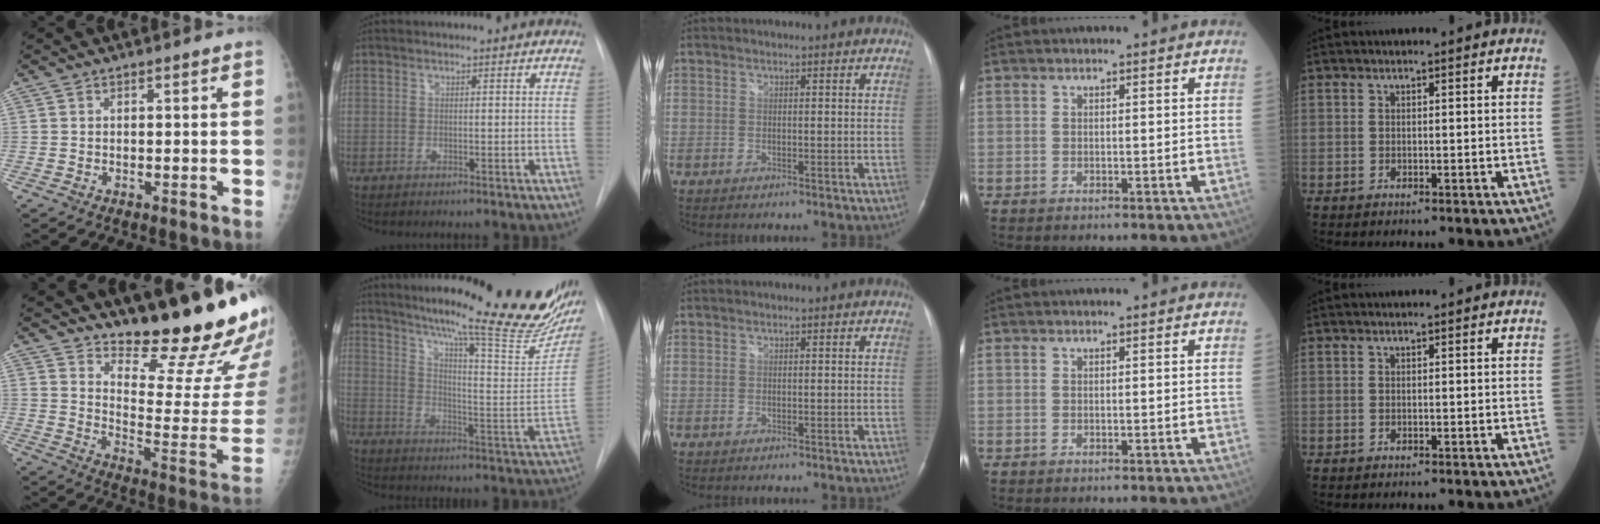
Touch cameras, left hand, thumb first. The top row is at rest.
{"thumb": {"total": 22.0, "force": [17.3, 4.5, 12.8], "torque": [-0.146, -0.153, 0.239]}, "index": {"total": 28.6, "force": [22.0, 3.6, 17.9], "torque": [-0.239, -0.053, 0.284]}}